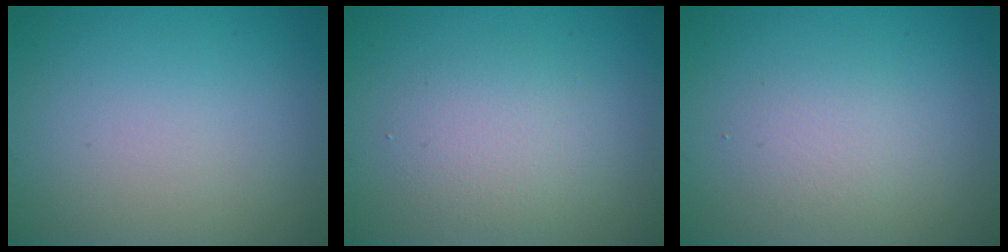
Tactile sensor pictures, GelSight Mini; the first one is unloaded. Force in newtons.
{"total": 2.8, "press": 2.8, "slide": 0.2}
{"total": 2.0, "press": 1.9, "slide": 0.2}